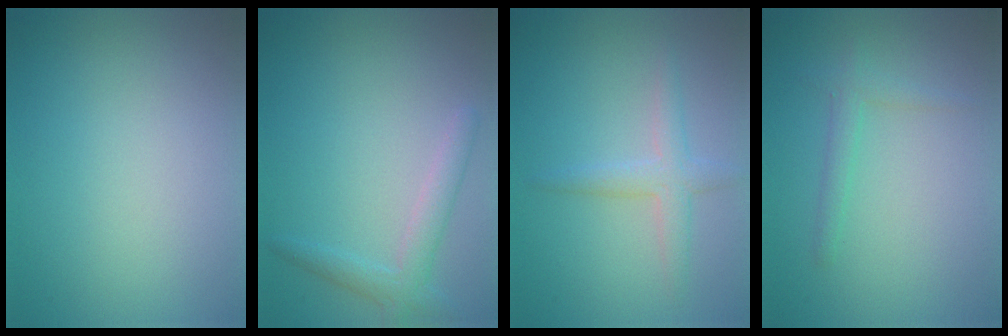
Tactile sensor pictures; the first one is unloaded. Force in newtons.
{"total": 2.3, "press": 2.3, "slide": 0.2}
{"total": 2.3, "press": 2.3, "slide": 0.1}
{"total": 1.5, "press": 1.5, "slide": 0.1}